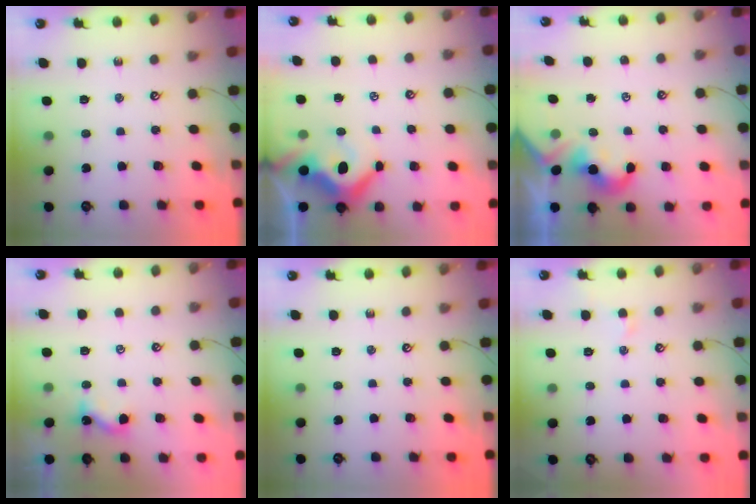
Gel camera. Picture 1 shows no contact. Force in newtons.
{"total": 6.2, "press": 6.0, "slide": 1.5}
{"total": 1.9, "press": 1.9, "slide": 0.5}
{"total": 1.7, "press": 1.7, "slide": 0.2}
{"total": 0.0}
{"total": 1.4, "press": 1.3, "slide": 0.4}